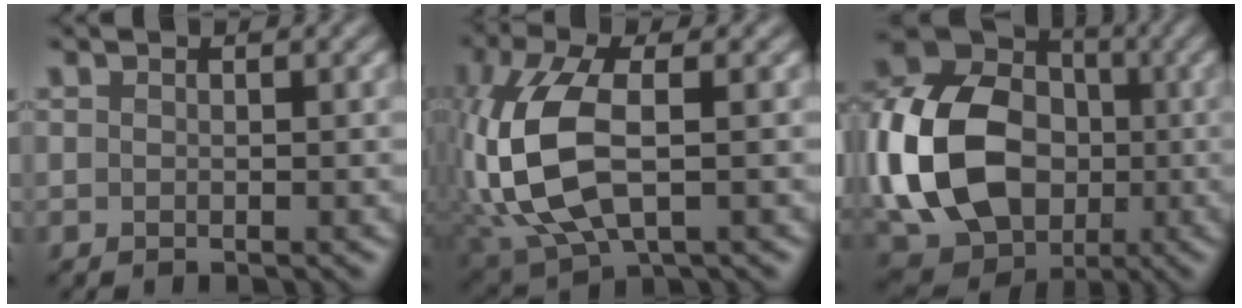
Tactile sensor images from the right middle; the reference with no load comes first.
{"total": 9.7, "force": [-0.2, 5.1, 8.2], "torque": [-0.207, -0.001, 0.001]}
{"total": 15.6, "force": [-1.8, 12.3, 9.3], "torque": [-0.223, -0.001, -0.025]}